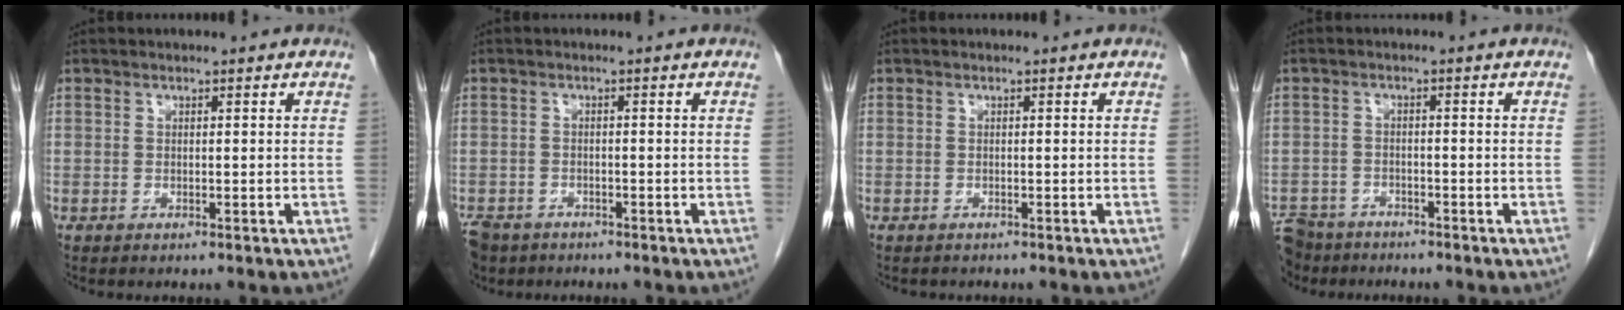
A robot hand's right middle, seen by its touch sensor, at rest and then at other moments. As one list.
[{"total": 6.5, "force": [-4.9, 3.9, 1.7], "torque": [-0.041, -0.005, -0.085]}, {"total": 1.1, "force": [-1.0, 0.4, 0.2], "torque": [-0.011, -0.001, -0.013]}, {"total": 8.2, "force": [-6.6, 4.5, 1.7], "torque": [-0.049, -0.004, -0.112]}]